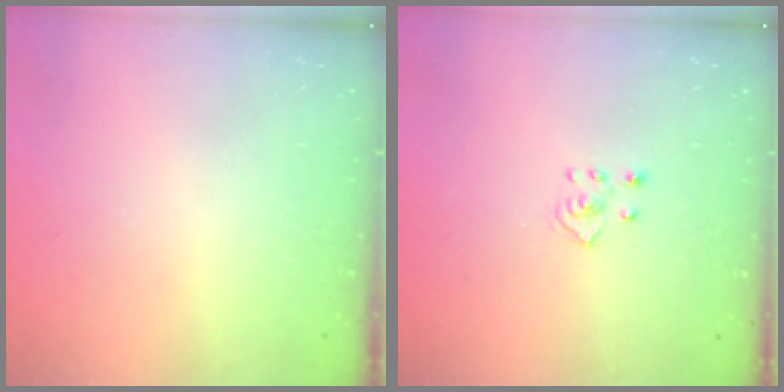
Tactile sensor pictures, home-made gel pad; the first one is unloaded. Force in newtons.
{"total": 3.1, "press": 3.1, "slide": 0.4}